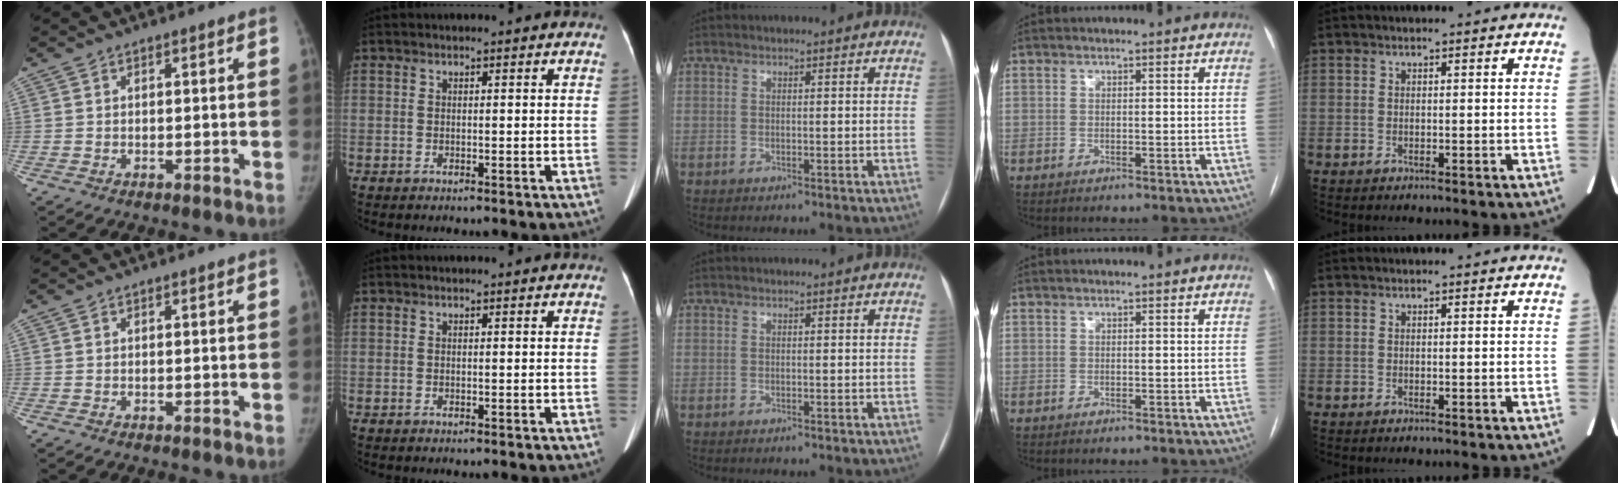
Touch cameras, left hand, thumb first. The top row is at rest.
{}